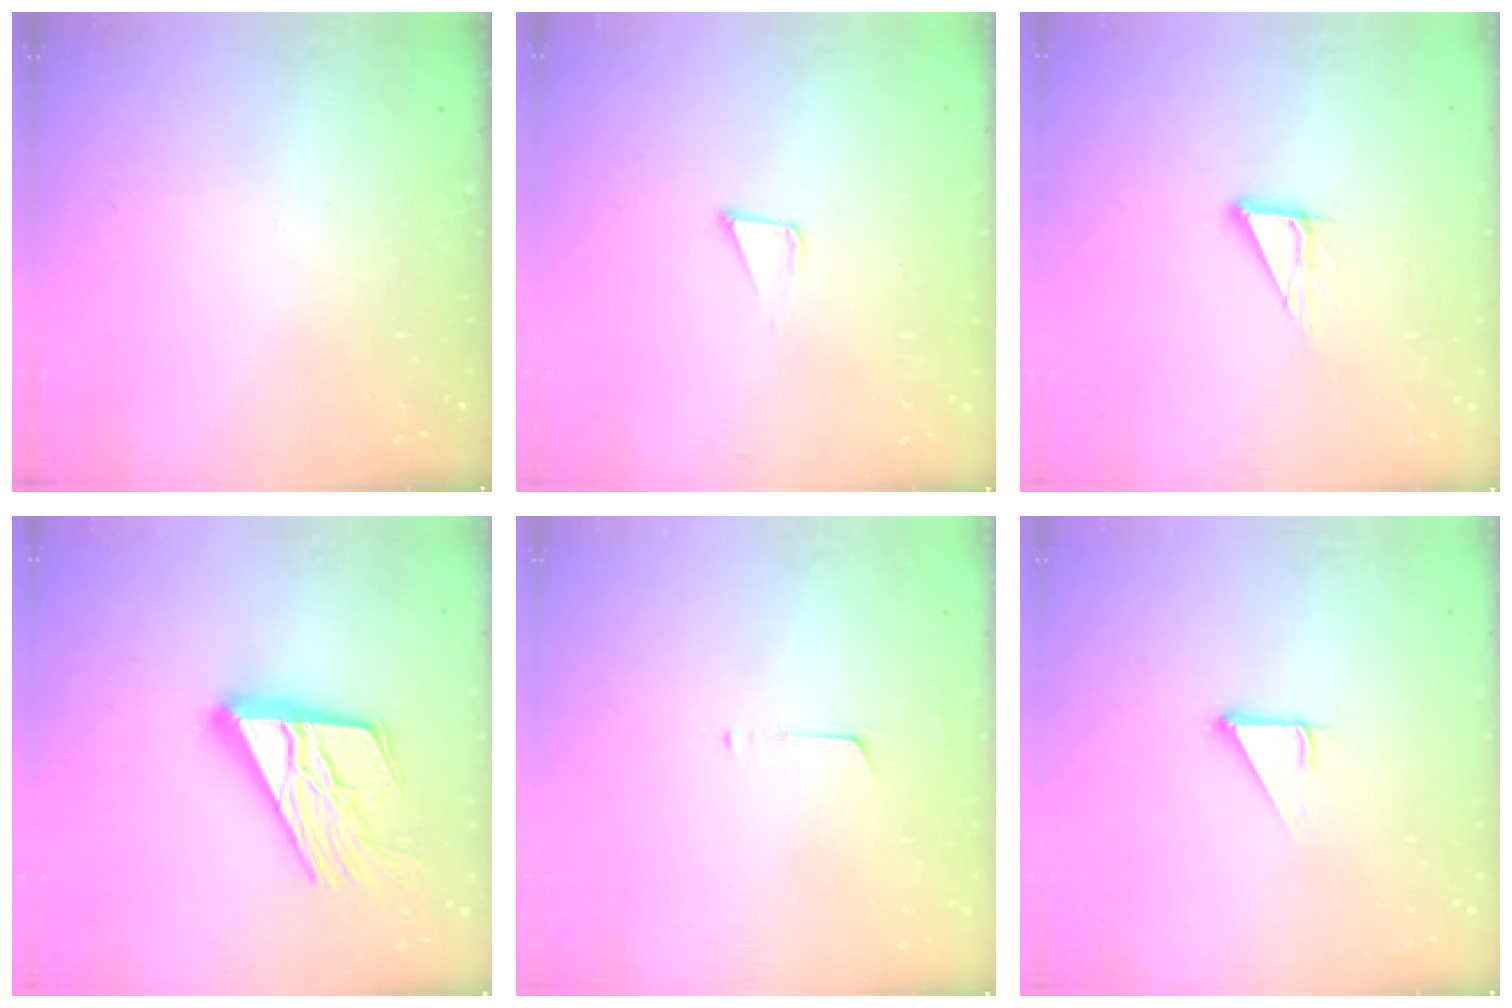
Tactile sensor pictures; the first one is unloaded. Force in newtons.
{"total": 3.1, "press": 1.7, "slide": 2.6}
{"total": 5.6, "press": 5.6, "slide": 0.3}
{"total": 20.0, "press": 19.9, "slide": 1.8}
{"total": 3.9, "press": 3.8, "slide": 0.3}
{"total": 2.8, "press": 2.8, "slide": 0.1}